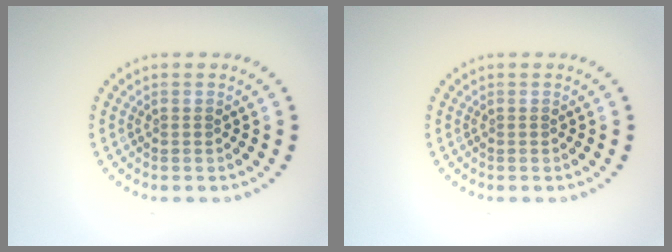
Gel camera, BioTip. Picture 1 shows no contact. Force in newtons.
{"total": 0.0}